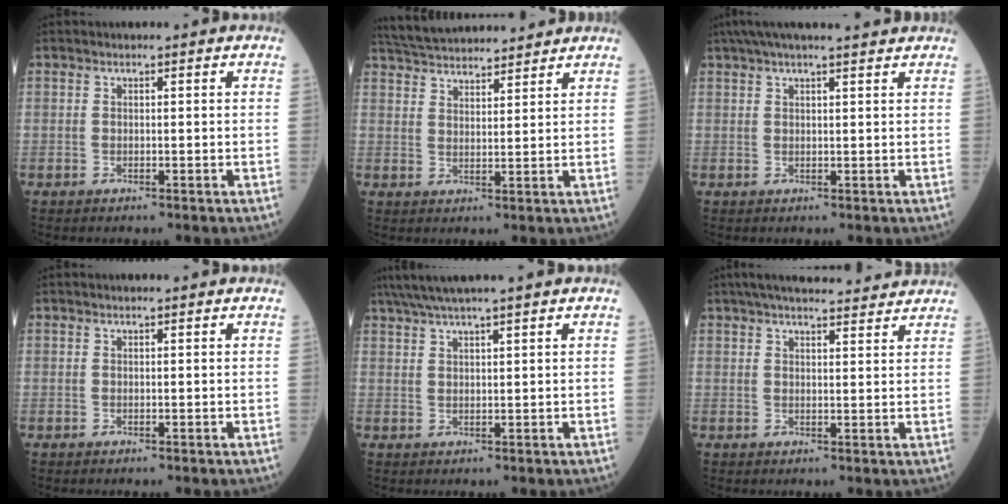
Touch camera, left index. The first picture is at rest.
{"total": 12.8, "force": [12.1, 1.8, 3.7], "torque": [-0.072, 0.034, 0.193]}
{"total": 10.3, "force": [8.9, 0.3, 5.2], "torque": [-0.085, 0.038, 0.117]}
{"total": 0.8, "force": [0.7, -0.1, 0.3], "torque": [-0.009, 0.005, 0.013]}
{"total": 6.8, "force": [5.7, -1.2, 3.5], "torque": [-0.062, 0.027, 0.100]}
{"total": 14.1, "force": [12.7, 2.0, 5.9], "torque": [-0.087, 0.035, 0.170]}